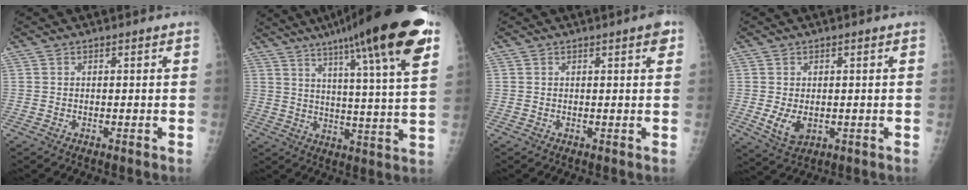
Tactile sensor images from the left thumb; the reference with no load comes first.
{"total": 24.4, "force": [14.8, 2.6, 19.2], "torque": [-0.281, -0.033, 0.208]}
{"total": 2.2, "force": [1.1, 0.4, 1.8], "torque": [-0.021, -0.002, 0.012]}
{"total": 4.8, "force": [-0.5, 3.1, 3.6], "torque": [-0.060, -0.012, 0.003]}